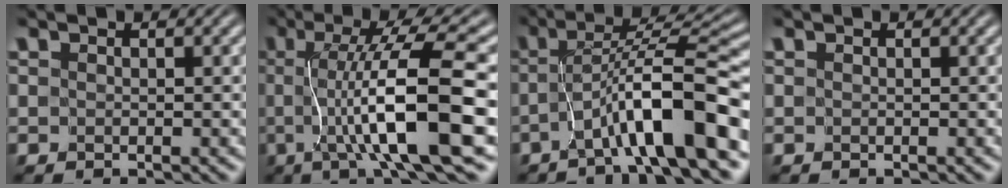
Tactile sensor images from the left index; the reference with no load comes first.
{"total": 10.6, "force": [-1.0, 1.8, 10.4], "torque": [-0.138, 0.007, -0.019]}
{"total": 8.3, "force": [-3.0, 1.2, 7.7], "torque": [-0.111, 0.018, -0.053]}
{"total": 0.0}